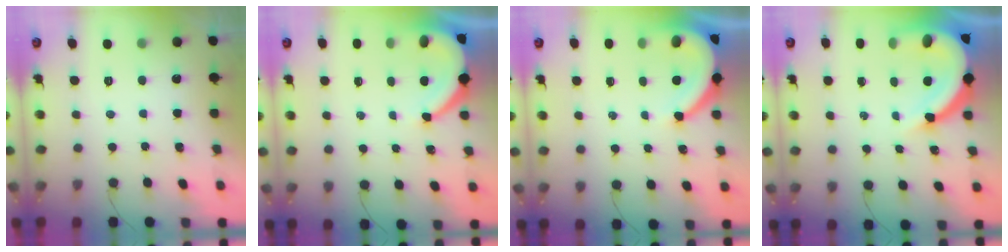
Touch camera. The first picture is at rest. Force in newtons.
{"total": 7.1, "press": 7.0, "slide": 0.8}
{"total": 8.3, "press": 8.3, "slide": 0.6}
{"total": 18.2, "press": 18.1, "slide": 2.0}